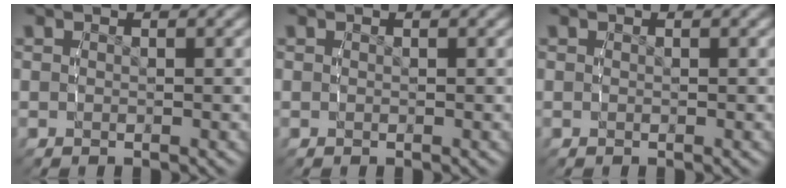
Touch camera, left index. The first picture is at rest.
{"total": 0.0}
{"total": 0.0}